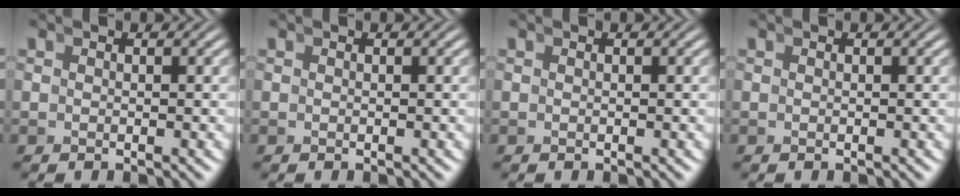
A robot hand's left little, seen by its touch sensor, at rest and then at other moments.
{"total": 0.0}
{"total": 0.0}
{"total": 0.0}